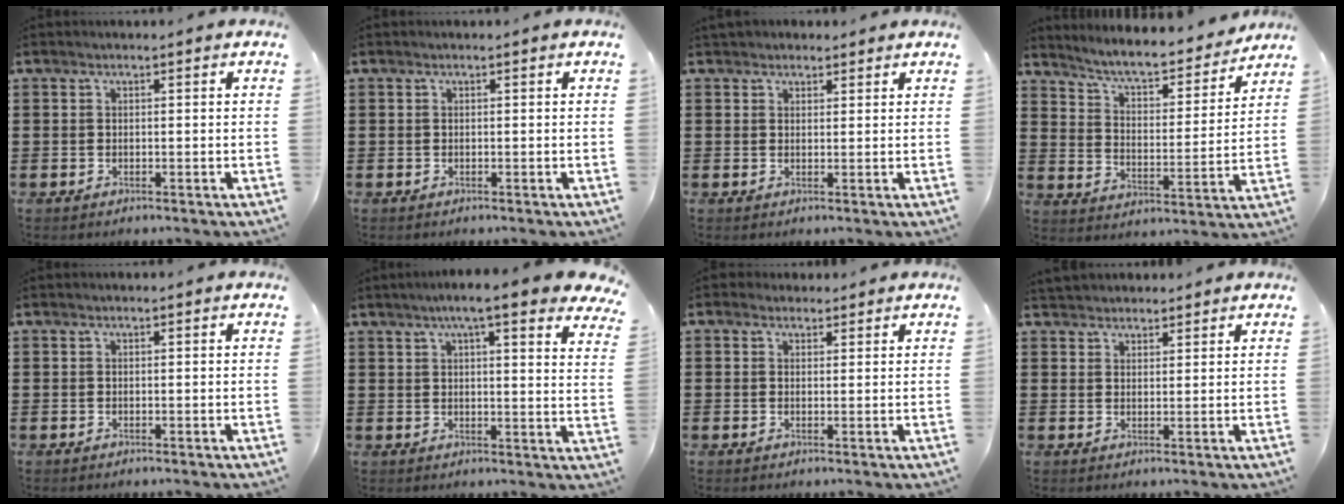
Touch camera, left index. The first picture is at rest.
{"total": 0.0}
{"total": 1.9, "force": [1.6, 1.1, 0.0], "torque": [-0.004, 0.007, 0.031]}
{"total": 6.1, "force": [5.7, 0.3, 2.3], "torque": [-0.069, -0.041, 0.093]}
{"total": 0.0}
{"total": 6.7, "force": [5.1, 0.3, 4.3], "torque": [-0.084, -0.014, 0.084]}
{"total": 1.6, "force": [1.1, 1.1, 0.1], "torque": [-0.008, 0.007, 0.021]}
{"total": 2.4, "force": [2.1, 1.0, -0.3], "torque": [-0.002, 0.003, 0.041]}